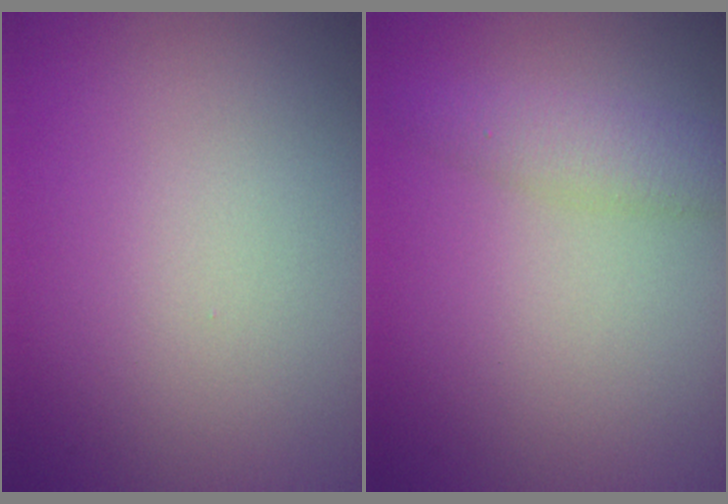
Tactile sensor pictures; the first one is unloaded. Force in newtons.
{"total": 2.5, "press": 2.5, "slide": 0.0}